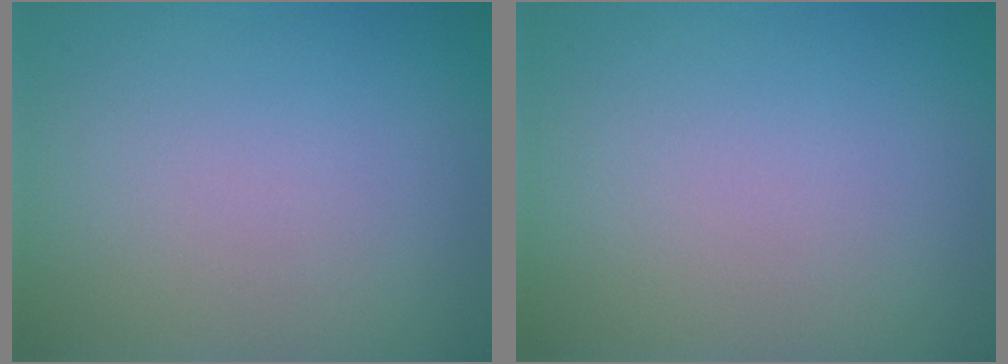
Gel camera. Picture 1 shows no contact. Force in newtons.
{"total": 0.0}